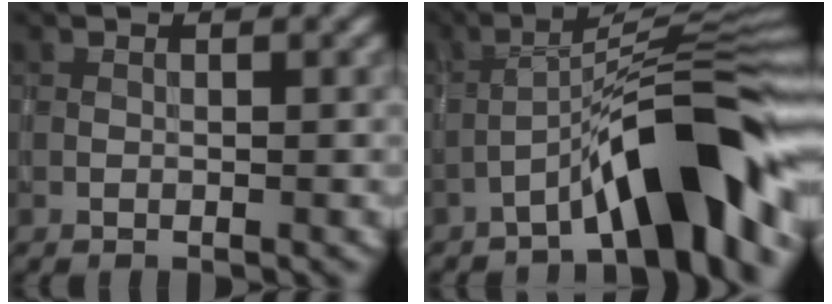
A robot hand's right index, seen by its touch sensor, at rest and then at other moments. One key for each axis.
{"total": 10.3, "fx": -5.5, "fy": 1.9, "fz": 8.6, "tx": -0.116, "ty": 0.032, "tz": -0.093}